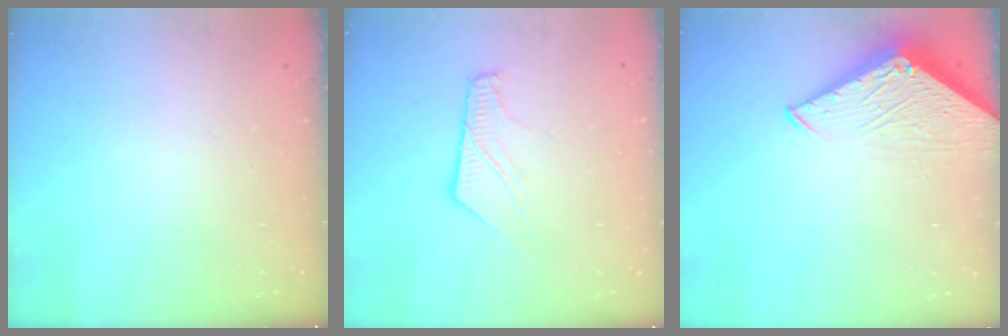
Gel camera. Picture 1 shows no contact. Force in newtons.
{"total": 7.9, "press": 7.9, "slide": 0.3}
{"total": 4.6, "press": 4.6, "slide": 0.5}